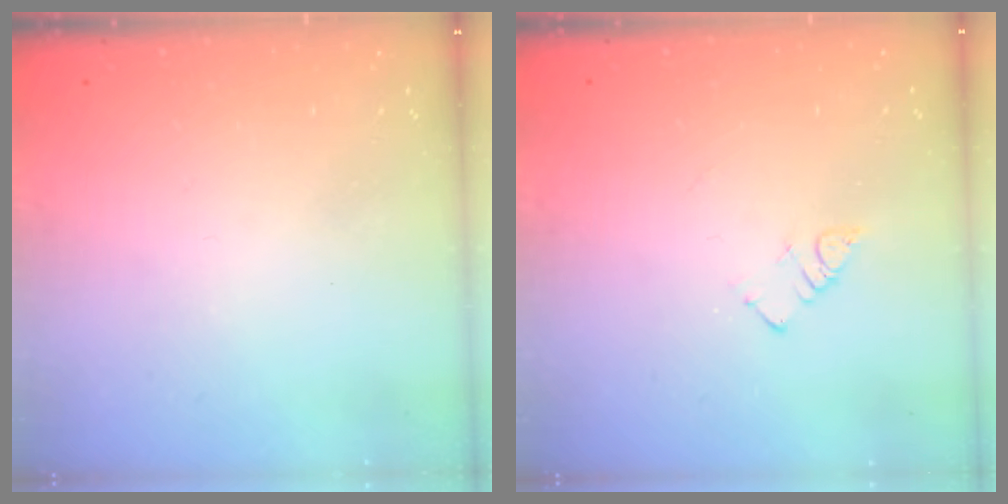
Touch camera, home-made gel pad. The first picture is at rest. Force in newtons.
{"total": 3.2, "press": 3.2, "slide": 0.4}